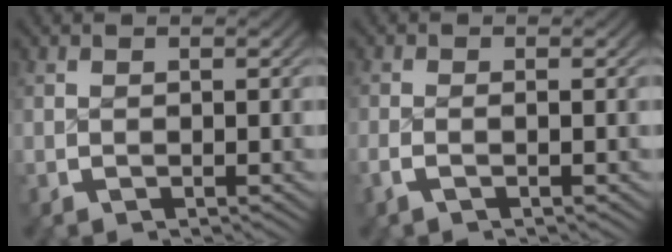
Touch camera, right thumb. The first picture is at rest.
{"total": 1.3, "force": [-0.8, 0.5, 1.0], "torque": [-0.028, -0.002, -0.017]}